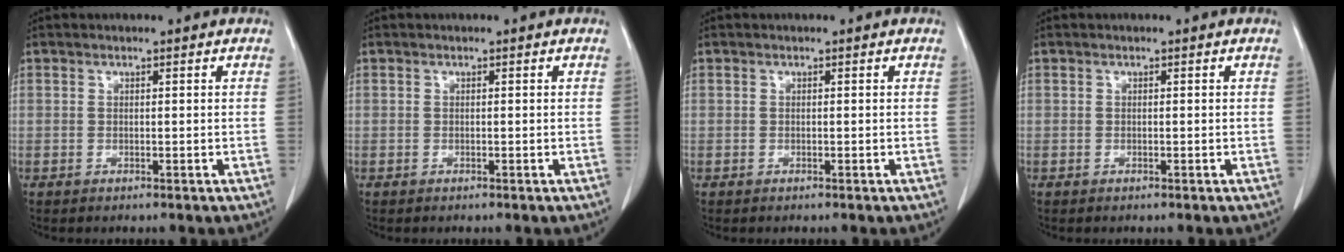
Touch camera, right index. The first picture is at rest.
{"total": 0.0}
{"total": 0.0}
{"total": 0.0}